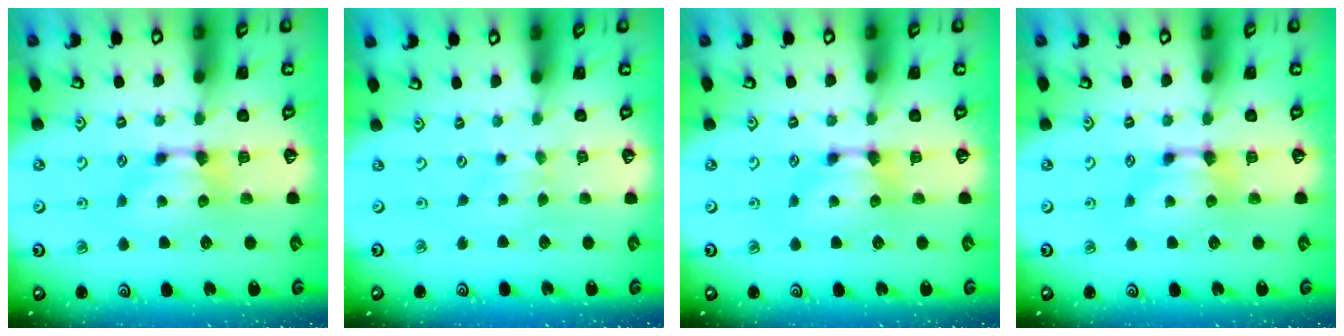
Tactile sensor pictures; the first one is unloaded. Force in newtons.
{"total": 2.3, "press": 2.3, "slide": 0.1}
{"total": 0.0}
{"total": 0.0}